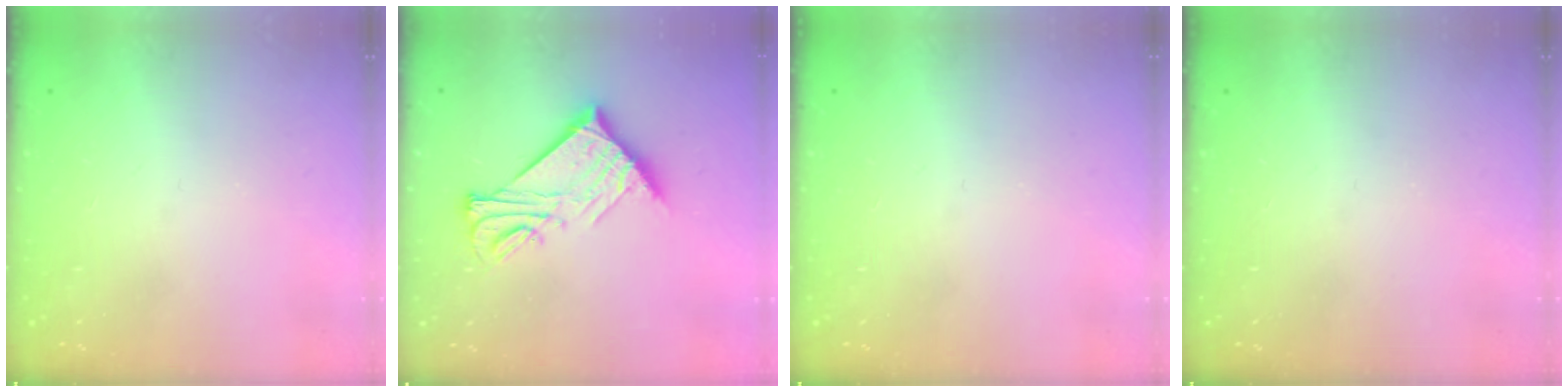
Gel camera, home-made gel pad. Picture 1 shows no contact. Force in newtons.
{"total": 14.7, "press": 14.7, "slide": 0.4}
{"total": 0.0}
{"total": 0.0}